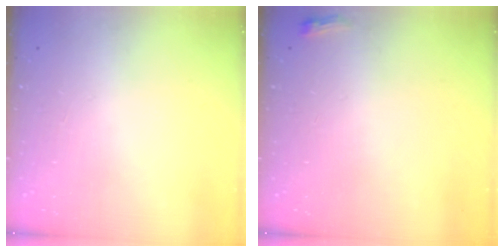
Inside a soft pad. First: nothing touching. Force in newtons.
{"total": 3.5, "press": 3.4, "slide": 0.8}